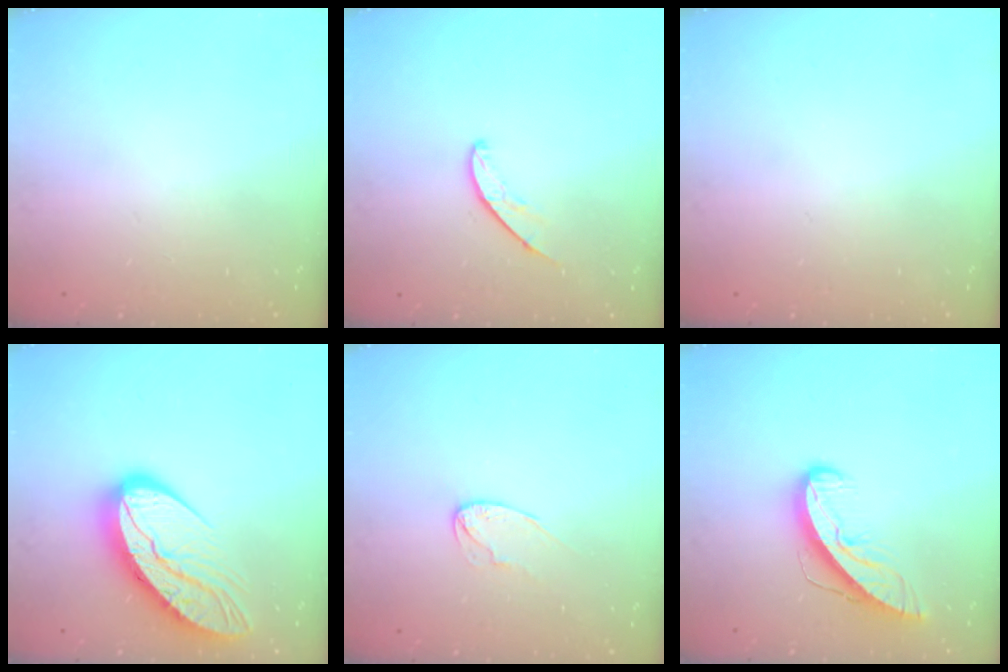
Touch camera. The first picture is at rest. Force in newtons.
{"total": 5.0, "press": 5.0, "slide": 0.4}
{"total": 0.0}
{"total": 15.1, "press": 15.0, "slide": 1.3}
{"total": 6.1, "press": 6.1, "slide": 0.5}
{"total": 9.1, "press": 9.1, "slide": 0.6}